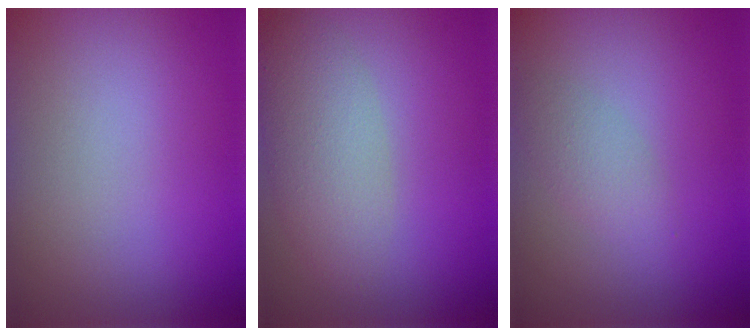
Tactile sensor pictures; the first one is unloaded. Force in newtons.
{"total": 4.1, "press": 4.1, "slide": 0.2}
{"total": 1.8, "press": 1.8, "slide": 0.1}